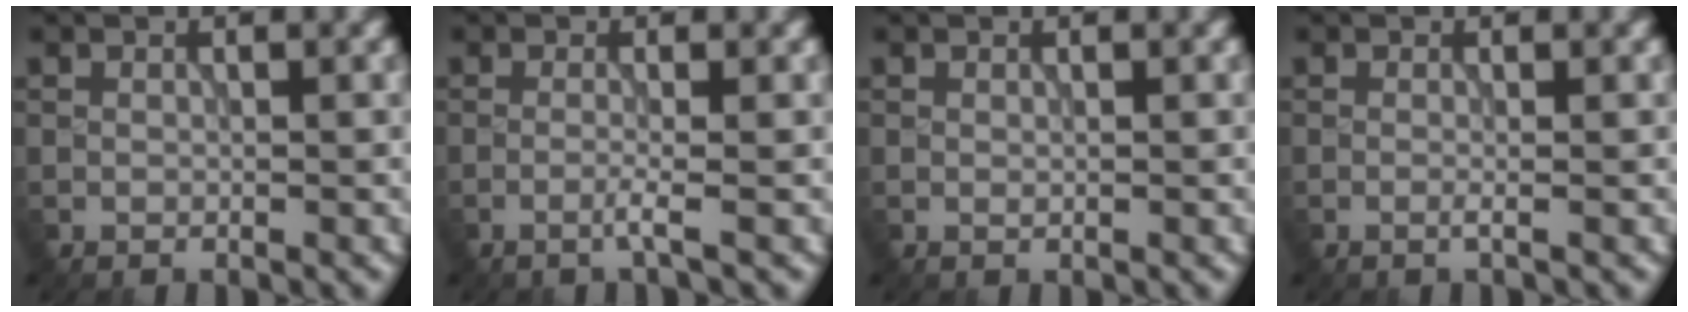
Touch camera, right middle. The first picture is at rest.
{"total": 1.6, "force": [-0.6, 0.2, 1.5], "torque": [-0.024, 0.002, -0.021]}
{"total": 0.0}
{"total": 0.9, "force": [-0.2, 0.2, 0.8], "torque": [-0.014, -0.005, -0.008]}